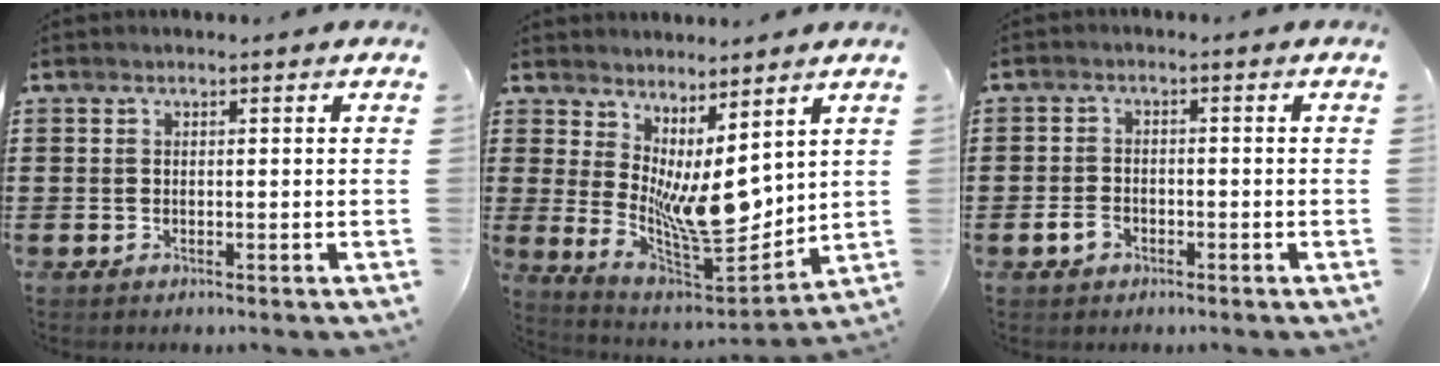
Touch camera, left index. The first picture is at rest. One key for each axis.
{"total": 8.9, "fx": 2.1, "fy": 4.0, "fz": 7.7, "tx": -0.132, "ty": -0.034, "tz": 0.041}
{"total": 2.4, "fx": -1.3, "fy": 1.6, "fz": 1.2, "tx": -0.032, "ty": 0.001, "tz": -0.029}